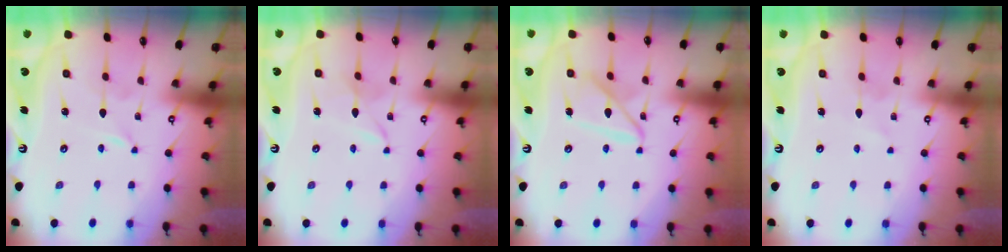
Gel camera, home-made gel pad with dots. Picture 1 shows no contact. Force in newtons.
{"total": 2.5, "press": 2.5, "slide": 0.3}
{"total": 10.8, "press": 10.7, "slide": 1.0}
{"total": 1.2, "press": 1.2, "slide": 0.2}